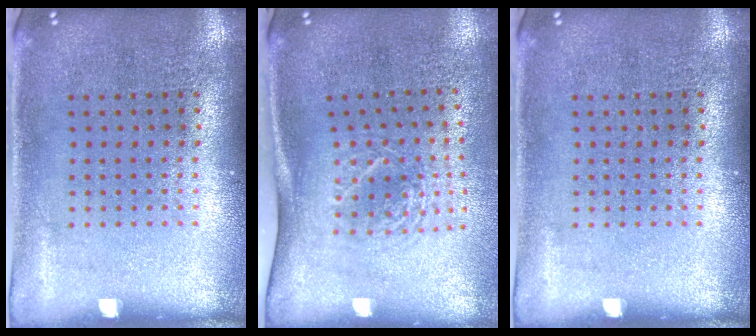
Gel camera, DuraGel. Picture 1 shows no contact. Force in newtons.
{"total": 1.8, "press": 1.3, "slide": 1.2}
{"total": 0.0}